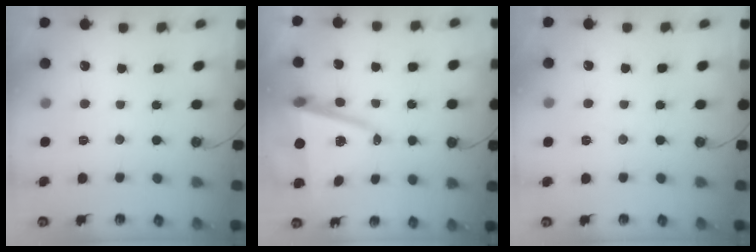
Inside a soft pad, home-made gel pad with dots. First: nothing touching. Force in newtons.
{"total": 10.9, "press": 10.3, "slide": 3.3}
{"total": 5.0, "press": 2.6, "slide": 4.3}